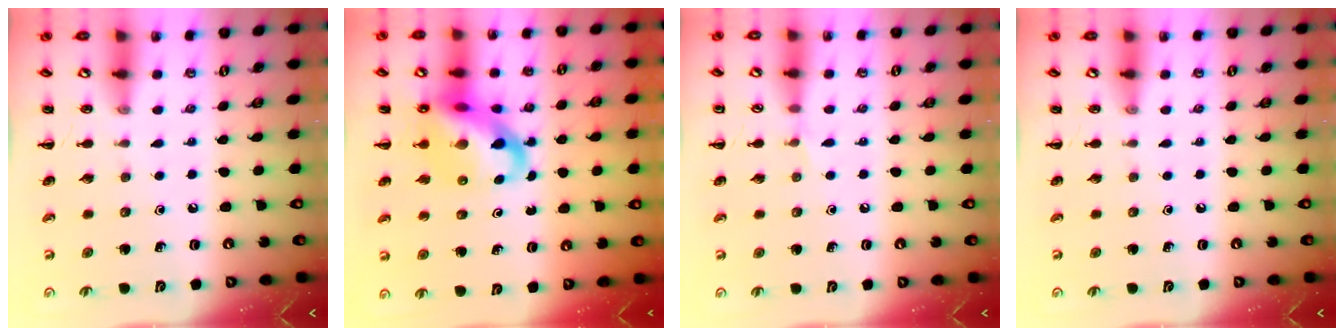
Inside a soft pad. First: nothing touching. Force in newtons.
{"total": 13.4, "press": 12.9, "slide": 3.6}
{"total": 3.3, "press": 3.0, "slide": 1.3}
{"total": 0.0}